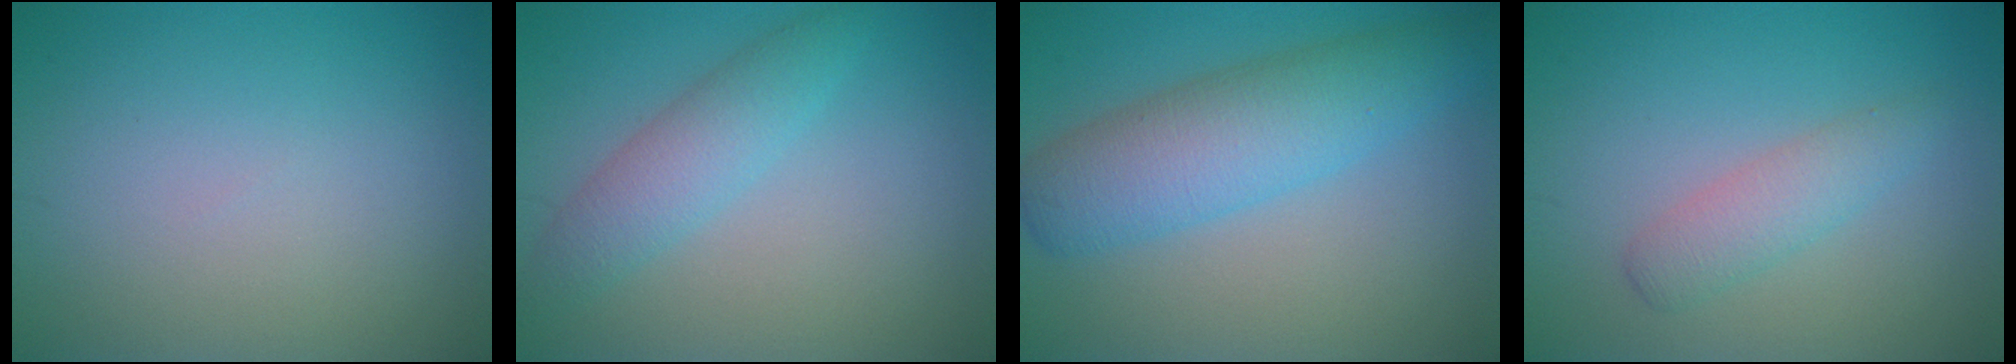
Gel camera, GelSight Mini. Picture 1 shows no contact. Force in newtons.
{"total": 2.4, "press": 2.4, "slide": 0.2}
{"total": 6.5, "press": 6.5, "slide": 0.2}
{"total": 2.4, "press": 2.4, "slide": 0.1}